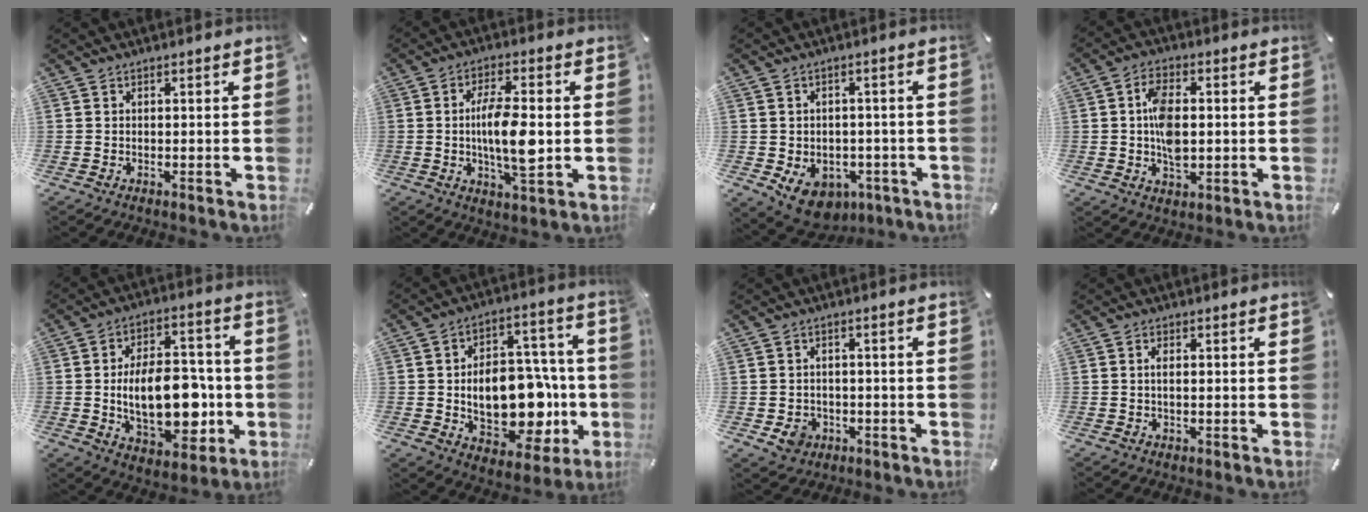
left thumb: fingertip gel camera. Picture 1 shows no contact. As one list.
[{"total": 10.9, "force": [-0.4, 3.5, 10.3], "torque": [-0.186, -0.010, -0.013]}, {"total": 7.9, "force": [-3.5, 6.2, 3.5], "torque": [-0.056, 0.025, -0.060]}, {"total": 8.4, "force": [0.2, 5.0, 6.7], "torque": [-0.130, 0.002, -0.001]}, {"total": 18.7, "force": [-2.9, 10.9, 14.9], "torque": [-0.238, 0.001, -0.048]}, {"total": 20.1, "force": [-2.9, 12.9, 15.1], "torque": [-0.222, -0.005, -0.038]}, {"total": 4.7, "force": [-1.6, 4.1, 1.7], "torque": [-0.024, -0.001, -0.031]}, {"total": 1.6, "force": [0.0, 0.6, 1.5], "torque": [-0.029, 0.001, -0.001]}]